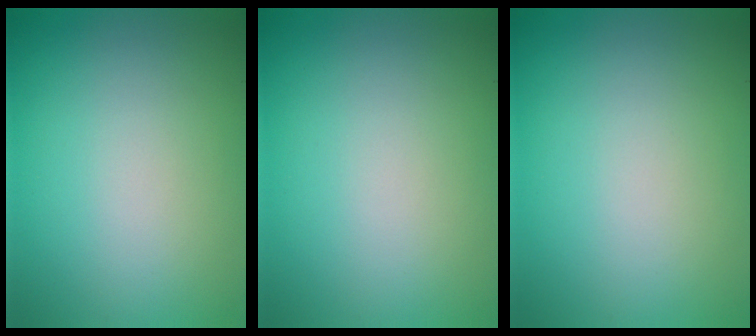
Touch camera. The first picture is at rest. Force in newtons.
{"total": 0.0}
{"total": 0.0}